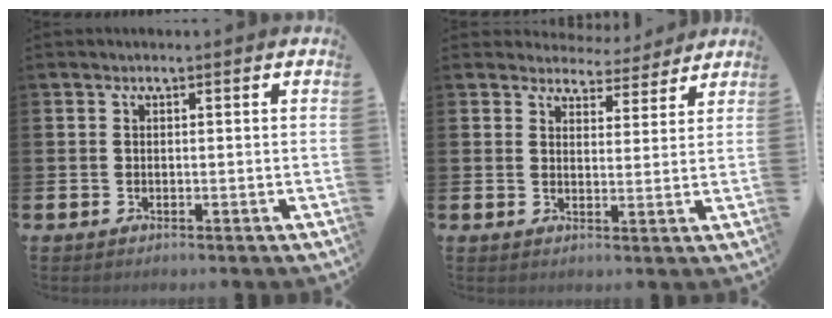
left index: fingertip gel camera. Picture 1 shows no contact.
{"total": 4.1, "force": [4.0, 1.1, -0.4], "torque": [0.006, -0.034, 0.068]}